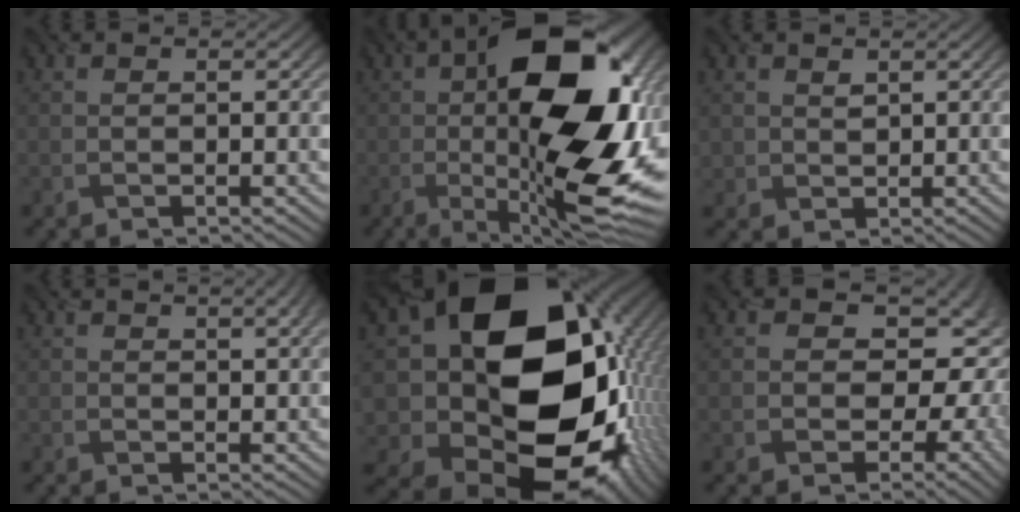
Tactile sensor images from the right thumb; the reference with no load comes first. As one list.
[{"total": 18.7, "force": [-1.0, 7.4, 17.1], "torque": [-0.271, 0.020, -0.028]}, {"total": 1.8, "force": [0.8, 1.5, -0.6], "torque": [-0.001, -0.006, 0.018]}, {"total": 2.3, "force": [1.5, 0.6, 1.6], "torque": [-0.023, 0.001, 0.023]}, {"total": 21.4, "force": [1.5, 17.4, 12.3], "torque": [-0.272, -0.068, 0.087]}, {"total": 10.6, "force": [-1.5, 8.7, 5.8], "torque": [-0.059, 0.010, -0.032]}]